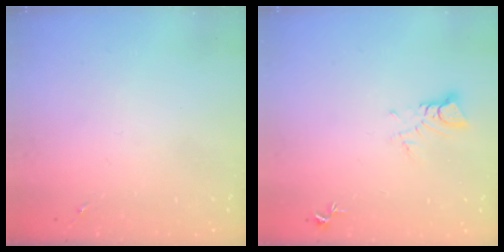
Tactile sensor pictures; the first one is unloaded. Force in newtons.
{"total": 3.6, "press": 3.6, "slide": 0.2}